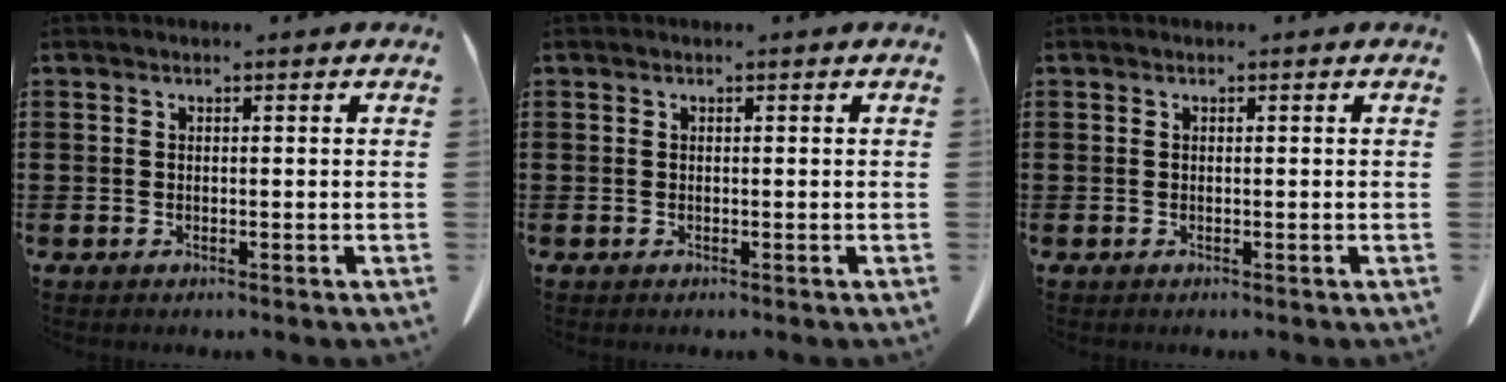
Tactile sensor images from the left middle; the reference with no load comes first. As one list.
[{"total": 0.0}, {"total": 0.0}]